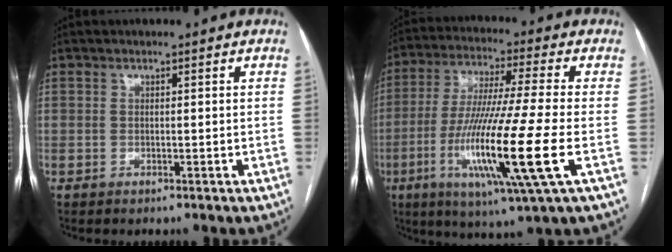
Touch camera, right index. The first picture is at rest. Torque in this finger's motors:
{"motor_torque": [2.14, 0.00, 1.05, 0.21]}